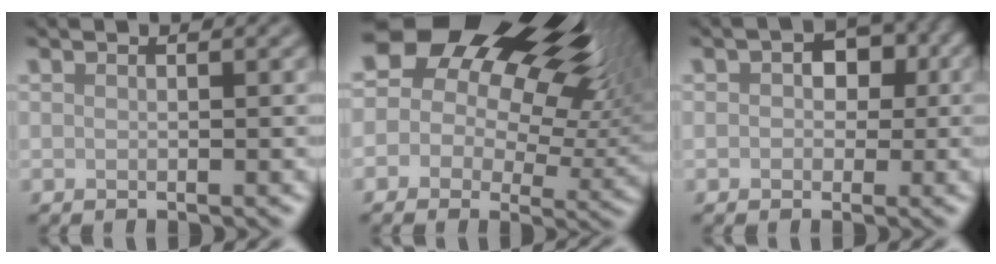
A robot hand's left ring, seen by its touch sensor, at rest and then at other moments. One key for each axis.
{"total": 20.4, "fx": 9.4, "fy": 12.6, "fz": 13.0, "tx": -0.215, "ty": 0.056, "tz": 0.142}
{"total": 3.2, "fx": 0.5, "fy": 2.4, "fz": 2.1, "tx": -0.020, "ty": 0.003, "tz": 0.001}